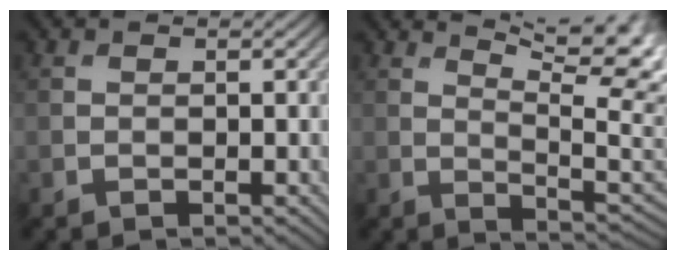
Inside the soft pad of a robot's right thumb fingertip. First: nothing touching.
{"total": 11.3, "force": [6.3, 3.0, 8.9], "torque": [-0.142, 0.005, 0.093]}